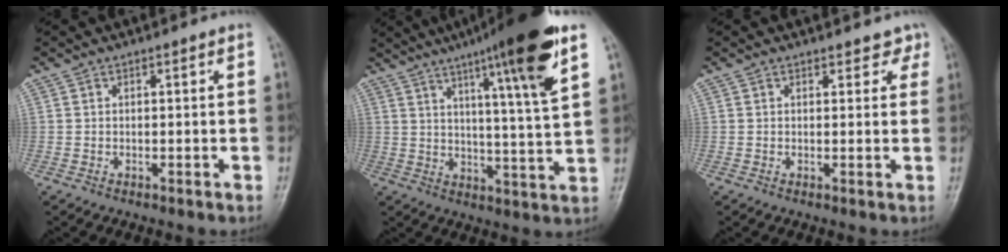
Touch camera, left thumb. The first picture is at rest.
{"total": 17.6, "force": [9.5, 1.1, 14.8], "torque": [-0.215, -0.037, 0.138]}
{"total": 2.4, "force": [1.8, 1.5, 0.3], "torque": [0.023, -0.008, 0.010]}